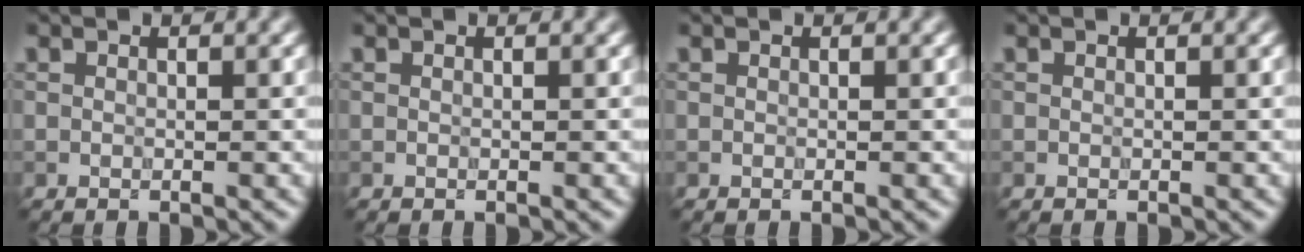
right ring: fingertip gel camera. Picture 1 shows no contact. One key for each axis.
{"total": 0.0}
{"total": 0.0}
{"total": 0.0}